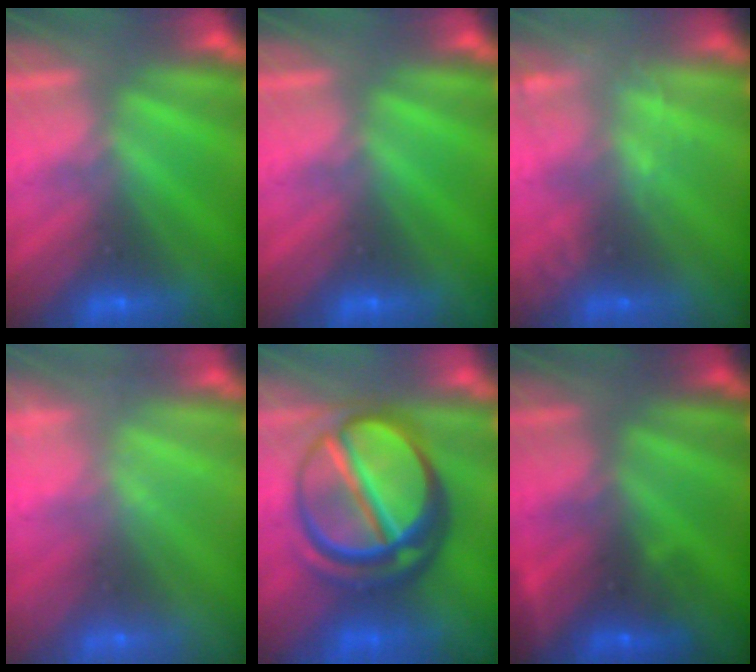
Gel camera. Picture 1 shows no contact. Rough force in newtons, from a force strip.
{"total": 0.0}
{"total": 2.1}
{"total": 2.2}
{"total": 7.5}
{"total": 2.7}